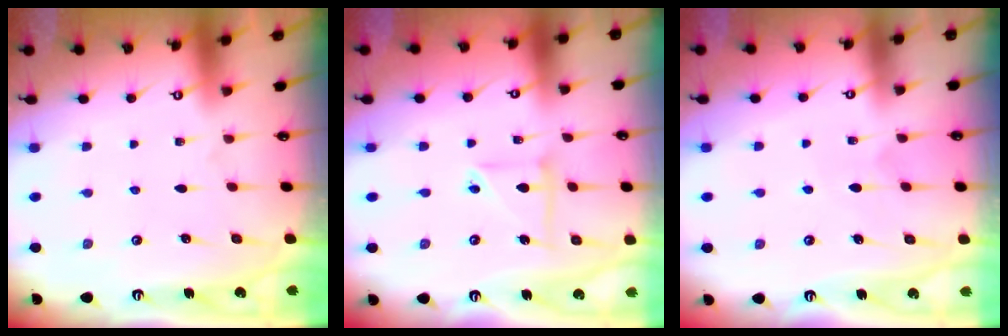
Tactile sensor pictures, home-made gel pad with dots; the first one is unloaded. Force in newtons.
{"total": 5.6, "press": 5.6, "slide": 0.5}
{"total": 4.3, "press": 4.2, "slide": 0.4}